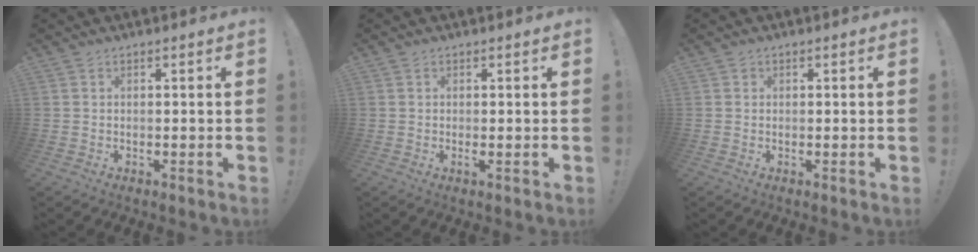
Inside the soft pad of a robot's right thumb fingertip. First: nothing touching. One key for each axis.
{"total": 1.1, "fx": 0.1, "fy": 0.0, "fz": 1.1, "tx": -0.019, "ty": -0.004, "tz": 0.002}
{"total": 0.8, "fx": 0.4, "fy": 0.7, "fz": 0.0, "tx": 0.006, "ty": -0.002, "tz": 0.007}